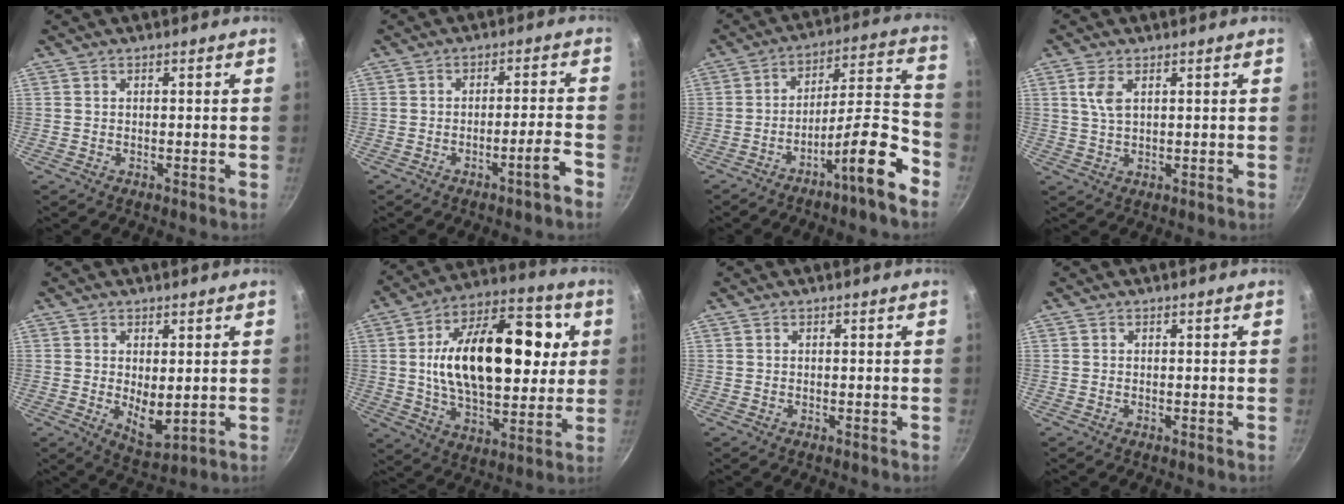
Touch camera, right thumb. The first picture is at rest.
{"total": 4.7, "force": [-2.9, 0.0, 3.7], "torque": [-0.057, 0.029, -0.038]}
{"total": 13.3, "force": [-7.9, 1.8, 10.6], "torque": [-0.147, 0.072, -0.127]}
{"total": 4.0, "force": [1.6, 2.0, 3.2], "torque": [-0.064, -0.008, 0.033]}
{"total": 6.2, "force": [0.3, 3.1, 5.4], "torque": [-0.075, -0.020, 0.017]}
{"total": 27.0, "force": [4.4, 15.4, 21.7], "torque": [-0.326, 0.009, 0.060]}
{"total": 0.0}
{"total": 0.0}